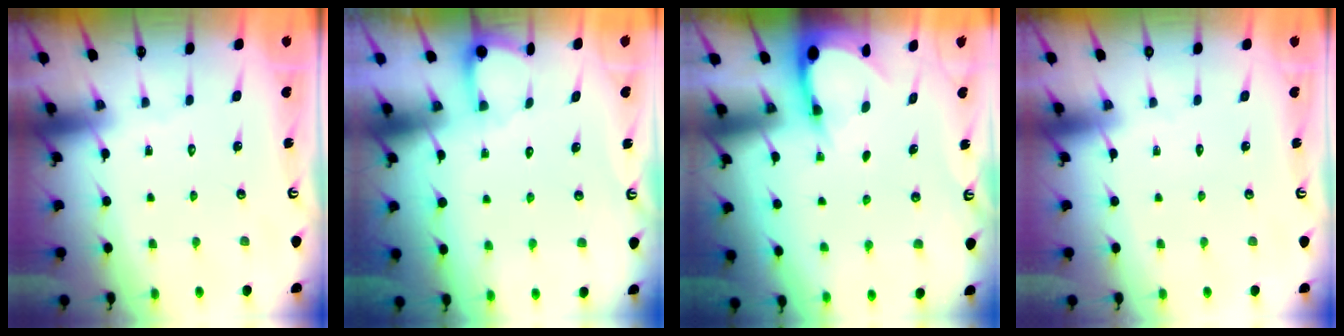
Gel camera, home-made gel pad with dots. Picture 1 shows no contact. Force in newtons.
{"total": 1.8, "press": 1.8, "slide": 0.1}
{"total": 3.2, "press": 3.2, "slide": 0.3}
{"total": 0.0}